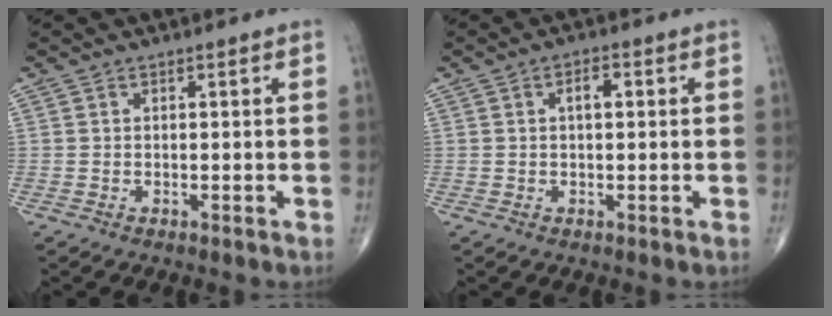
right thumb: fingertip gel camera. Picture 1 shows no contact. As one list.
[{"total": 2.6, "force": [0.5, 1.3, 2.2], "torque": [-0.035, 0.004, 0.006]}]